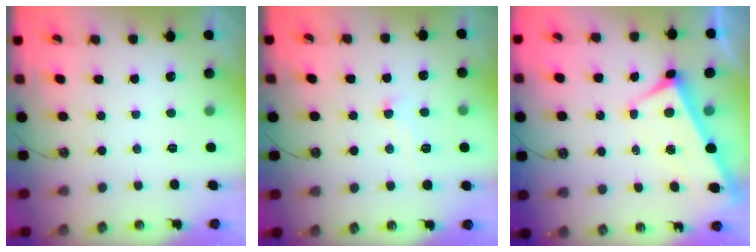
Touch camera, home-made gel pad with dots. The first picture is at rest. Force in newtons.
{"total": 0.7, "press": 0.3, "slide": 0.7}
{"total": 2.9, "press": 2.7, "slide": 0.9}